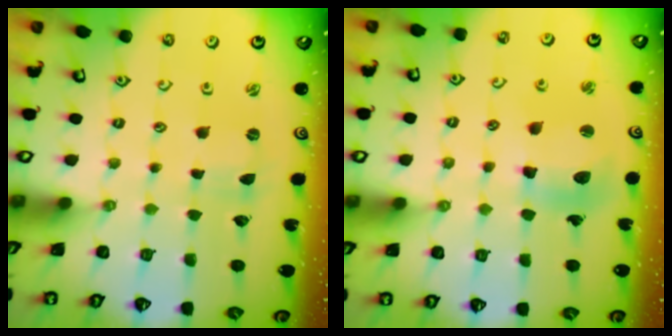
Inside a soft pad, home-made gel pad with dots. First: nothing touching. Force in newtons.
{"total": 10.9, "press": 10.7, "slide": 2.3}